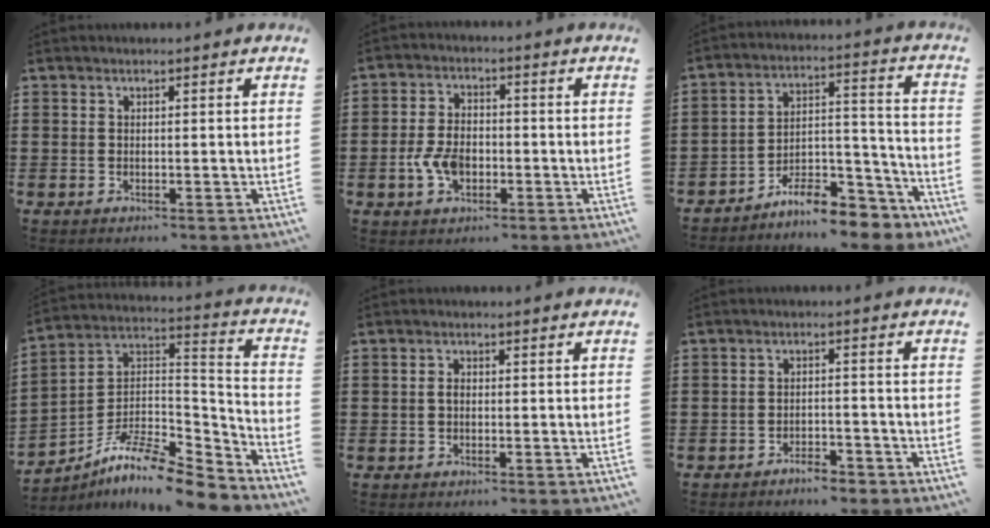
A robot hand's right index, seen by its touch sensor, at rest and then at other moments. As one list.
[{"total": 5.3, "force": [-1.4, 3.4, 3.7], "torque": [-0.089, 0.002, -0.029]}, {"total": 9.0, "force": [-8.2, 2.2, 2.9], "torque": [-0.029, 0.032, -0.153]}, {"total": 10.6, "force": [-9.0, 2.2, 5.3], "torque": [-0.106, 0.011, -0.181]}, {"total": 1.3, "force": [-0.2, 0.7, 1.1], "torque": [-0.022, 0.002, -0.004]}, {"total": 2.8, "force": [-2.7, 0.4, 0.6], "torque": [-0.014, 0.002, -0.056]}]